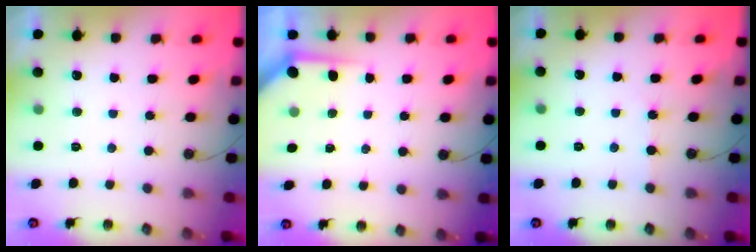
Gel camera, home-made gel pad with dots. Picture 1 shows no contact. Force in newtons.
{"total": 3.4, "press": 3.4, "slide": 0.3}
{"total": 1.3, "press": 1.2, "slide": 0.3}